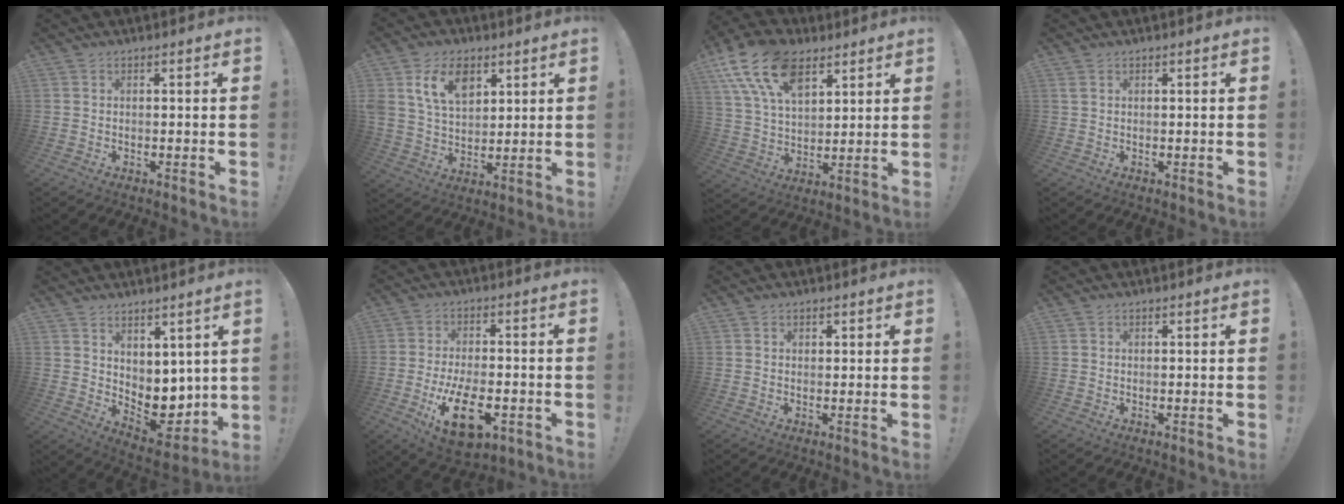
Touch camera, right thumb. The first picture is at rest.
{"total": 12.6, "force": [6.3, 8.4, 7.1], "torque": [-0.123, -0.016, 0.122]}
{"total": 18.5, "force": [10.2, 10.8, 11.0], "torque": [-0.209, -0.047, 0.184]}
{"total": 1.0, "force": [0.6, 0.3, 0.8], "torque": [-0.014, 0.001, 0.010]}
{"total": 7.2, "force": [1.0, 6.4, 3.3], "torque": [-0.018, -0.025, 0.035]}
{"total": 14.5, "force": [-5.8, 7.3, 11.0], "torque": [-0.179, 0.016, -0.095]}
{"total": 0.9, "force": [0.4, 0.7, 0.3], "torque": [-0.003, 0.001, 0.007]}
{"total": 0.0}